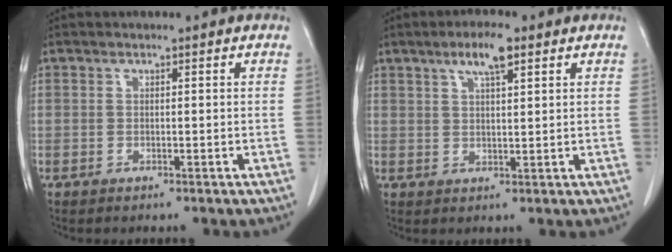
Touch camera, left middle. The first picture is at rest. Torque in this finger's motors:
{"motor_torque": [0.66, -0.56, 0.07, 0.07]}